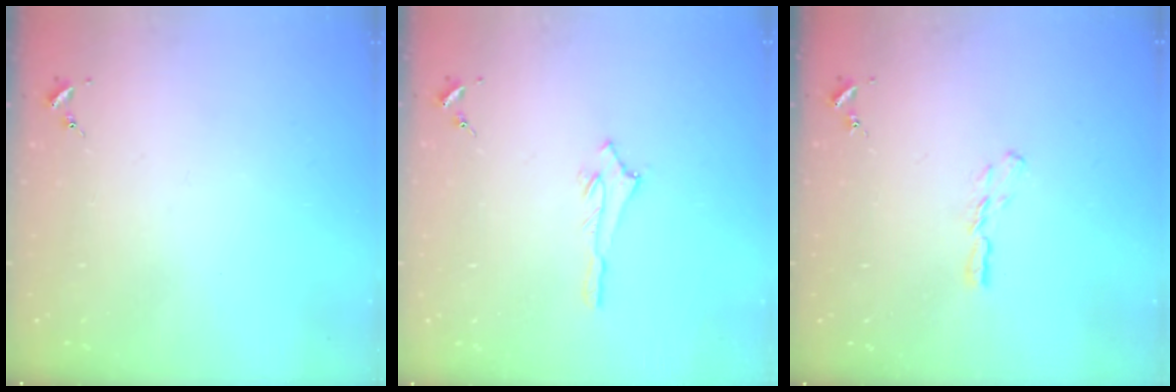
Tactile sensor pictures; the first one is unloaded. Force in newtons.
{"total": 2.6, "press": 2.5, "slide": 0.4}
{"total": 5.8, "press": 5.8, "slide": 0.1}